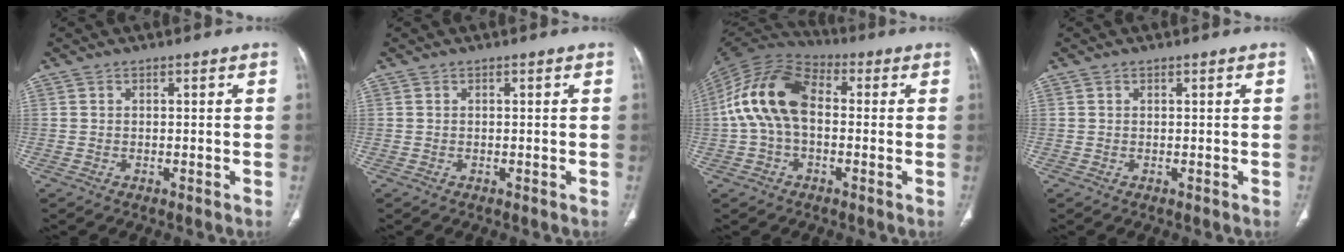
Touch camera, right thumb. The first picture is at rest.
{"total": 0.0}
{"total": 14.3, "force": [0.4, 8.9, 11.2], "torque": [-0.217, 0.037, -0.005]}
{"total": 0.0}